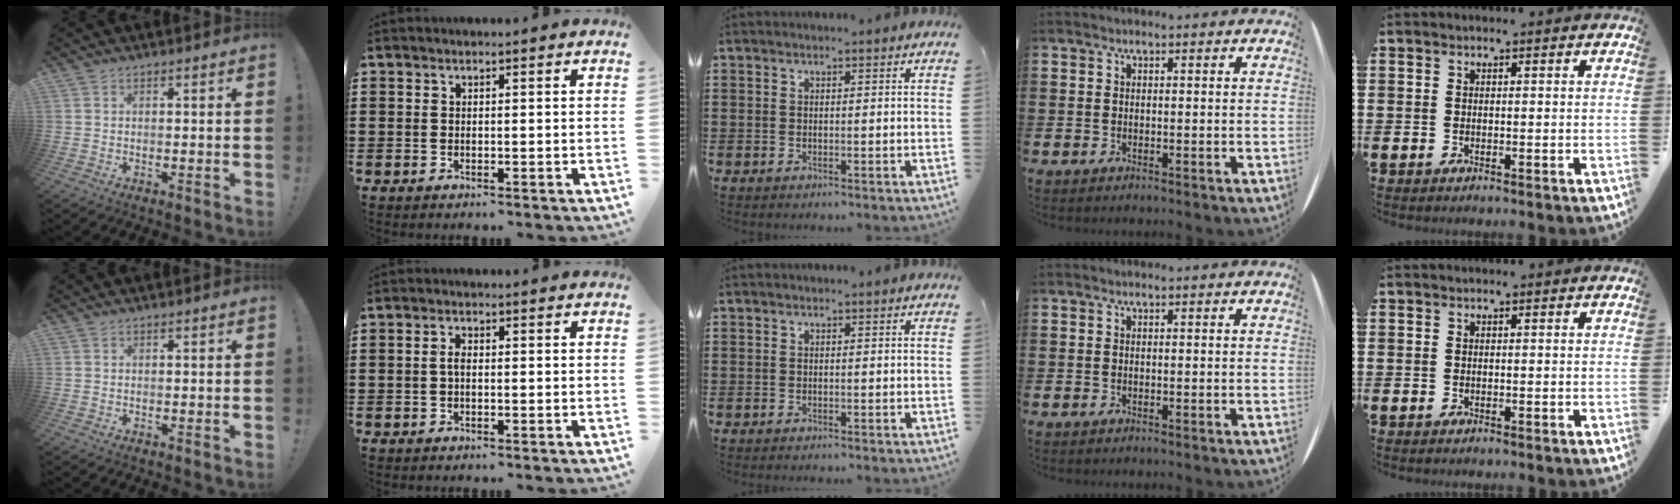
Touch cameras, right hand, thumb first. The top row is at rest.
{"index": {"total": 1.6, "force": [-0.2, 0.6, 1.5], "torque": [-0.035, -0.002, -0.007]}}